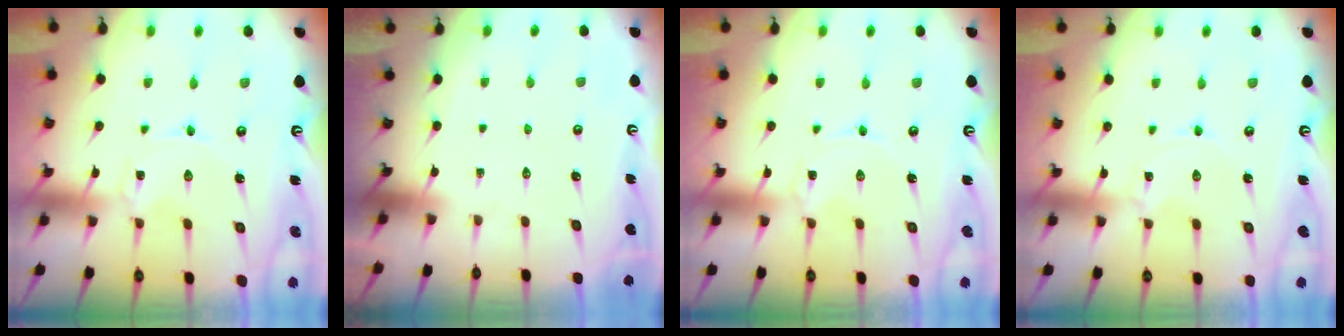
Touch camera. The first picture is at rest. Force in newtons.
{"total": 0.0}
{"total": 0.0}
{"total": 0.0}